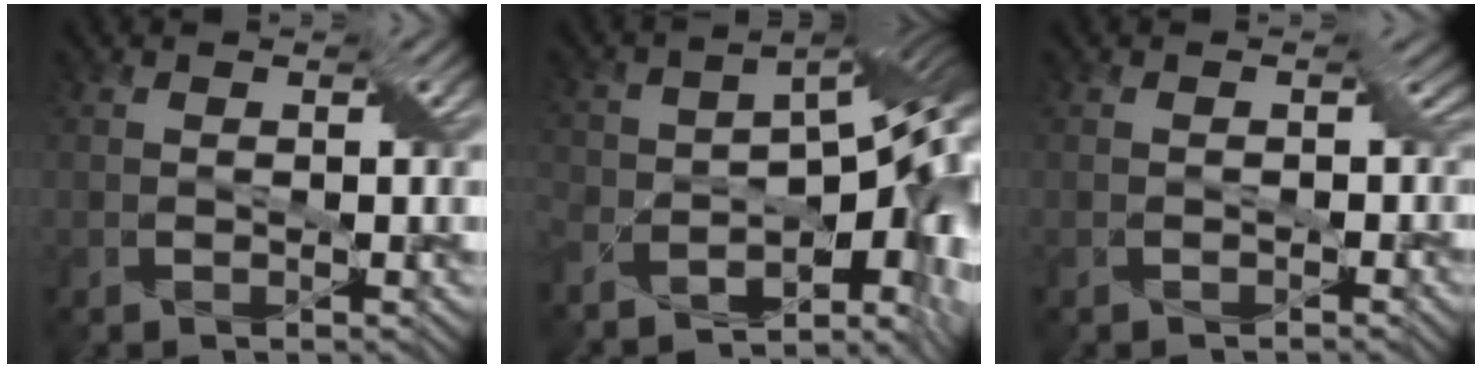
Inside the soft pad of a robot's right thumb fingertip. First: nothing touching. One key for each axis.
{"total": 12.7, "fx": -6.6, "fy": 5.3, "fz": 9.5, "tx": -0.169, "ty": -0.029, "tz": -0.089}
{"total": 1.6, "fx": -0.6, "fy": 1.4, "fz": 0.6, "tx": 0.006, "ty": -0.001, "tz": -0.012}